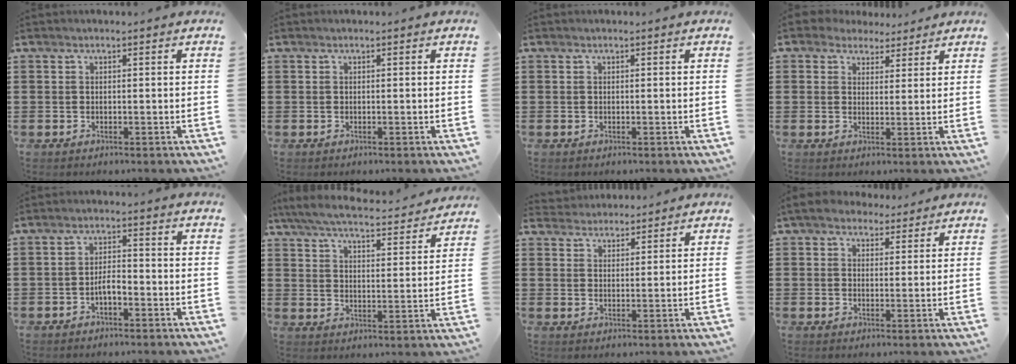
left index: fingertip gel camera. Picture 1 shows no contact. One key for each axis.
{"total": 0.0}
{"total": 0.0}
{"total": 3.1, "fx": 2.4, "fy": 1.9, "fz": 0.2, "tx": -0.018, "ty": 0.007, "tz": 0.046}
{"total": 3.0, "fx": -1.6, "fy": 0.9, "fz": 2.5, "tx": -0.054, "ty": 0.005, "tz": -0.033}
{"total": 6.0, "fx": 5.5, "fy": 0.2, "fz": 2.2, "tx": -0.068, "ty": -0.038, "tz": 0.093}
{"total": 2.9, "fx": 2.7, "fy": 0.7, "fz": -0.4, "tx": -0.002, "ty": -0.004, "tz": 0.053}
{"total": 4.0, "fx": 3.2, "fy": 2.1, "fz": 1.3, "tx": -0.038, "ty": 0.004, "tz": 0.059}